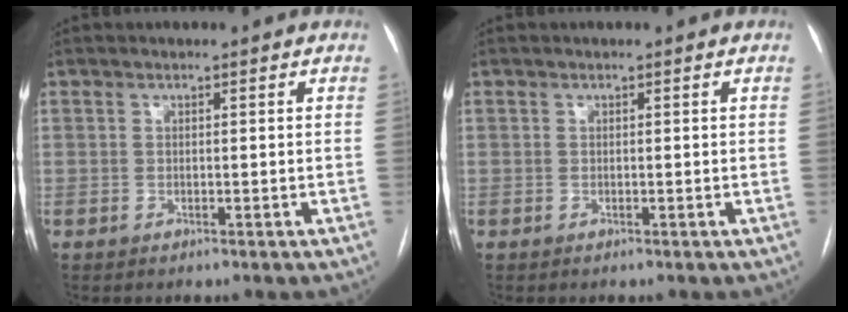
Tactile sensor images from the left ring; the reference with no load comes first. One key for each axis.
{"total": 0.0}